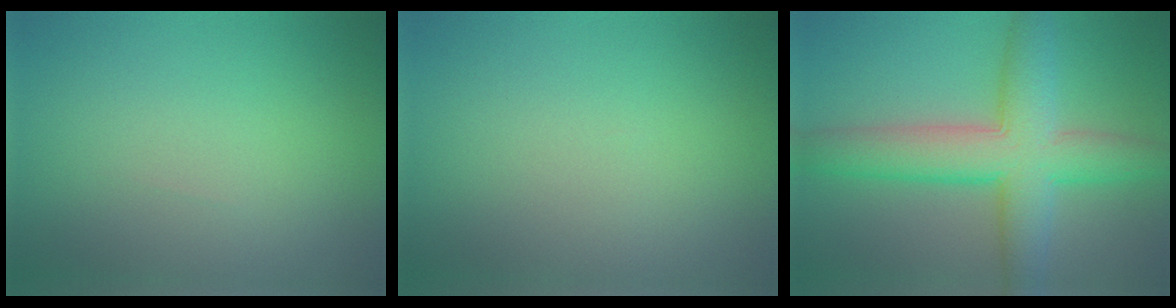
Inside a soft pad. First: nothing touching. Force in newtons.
{"total": 0.0}
{"total": 7.9, "press": 7.9, "slide": 0.2}